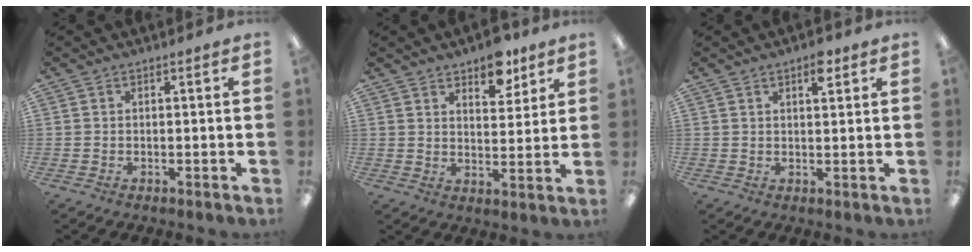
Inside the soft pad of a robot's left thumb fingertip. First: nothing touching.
{"total": 8.2, "force": [6.3, 3.9, 3.6], "torque": [-0.033, -0.035, 0.106]}
{"total": 4.0, "force": [2.6, 1.4, 2.7], "torque": [-0.028, -0.010, 0.038]}